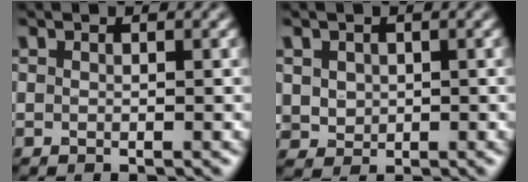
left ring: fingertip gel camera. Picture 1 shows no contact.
{"total": 1.9, "force": [0.4, 1.8, 0.6], "torque": [-0.014, -0.007, 0.015]}